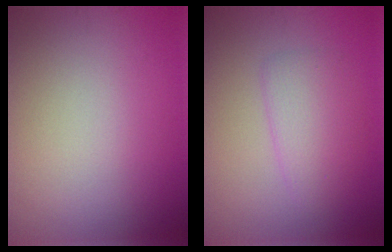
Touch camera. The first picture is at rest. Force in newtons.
{"total": 2.8, "press": 2.8, "slide": 0.1}